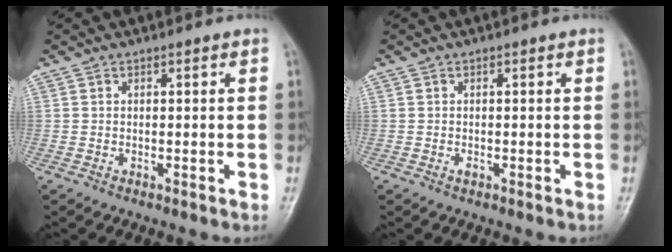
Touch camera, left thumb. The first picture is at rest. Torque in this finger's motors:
{"motor_torque": [-0.04, 0.06, 0.26, 0.31, 0.00]}